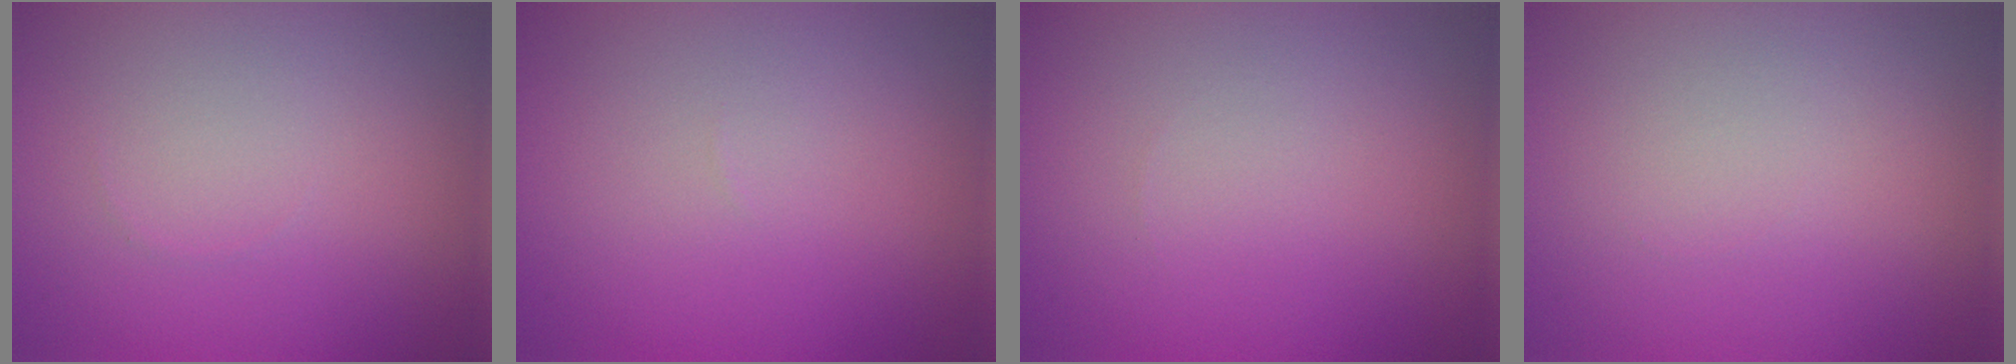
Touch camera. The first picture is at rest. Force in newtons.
{"total": 0.0}
{"total": 0.0}
{"total": 0.0}